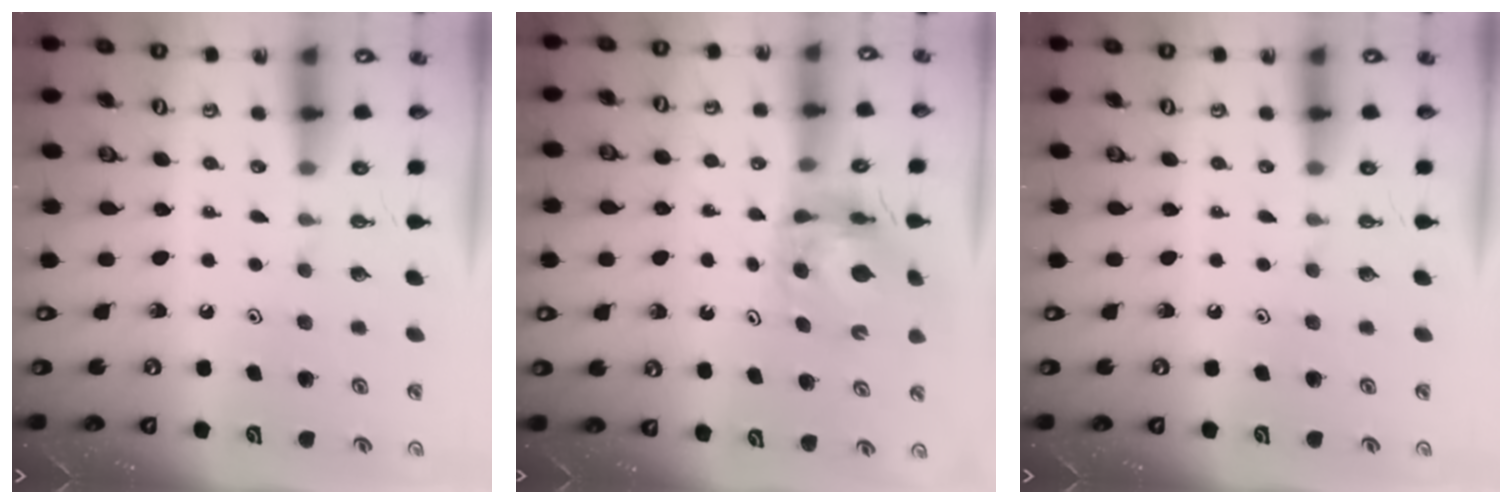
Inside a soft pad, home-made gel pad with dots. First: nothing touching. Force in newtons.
{"total": 11.0, "press": 10.9, "slide": 1.4}
{"total": 0.0}